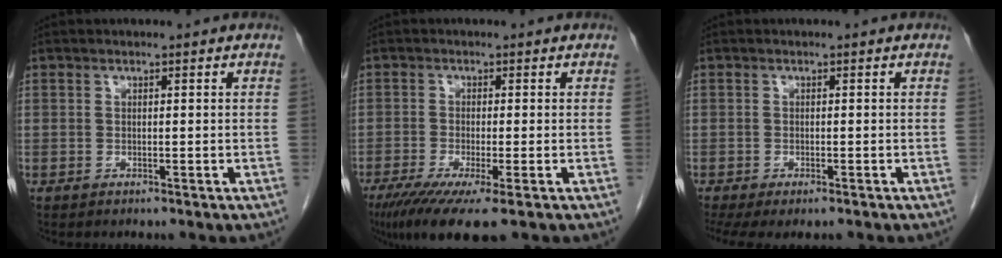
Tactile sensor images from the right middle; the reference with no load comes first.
{"total": 8.6, "force": [-5.3, 1.0, 6.8], "torque": [-0.107, -0.021, -0.087]}
{"total": 7.1, "force": [-5.3, 2.6, 3.9], "torque": [-0.071, -0.005, -0.080]}